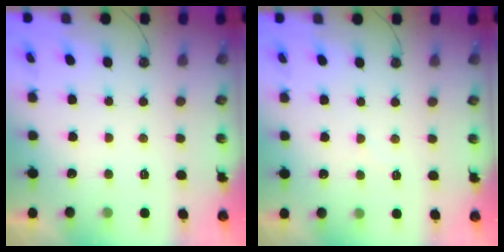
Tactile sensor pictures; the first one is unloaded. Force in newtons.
{"total": 5.4, "press": 5.4, "slide": 0.7}